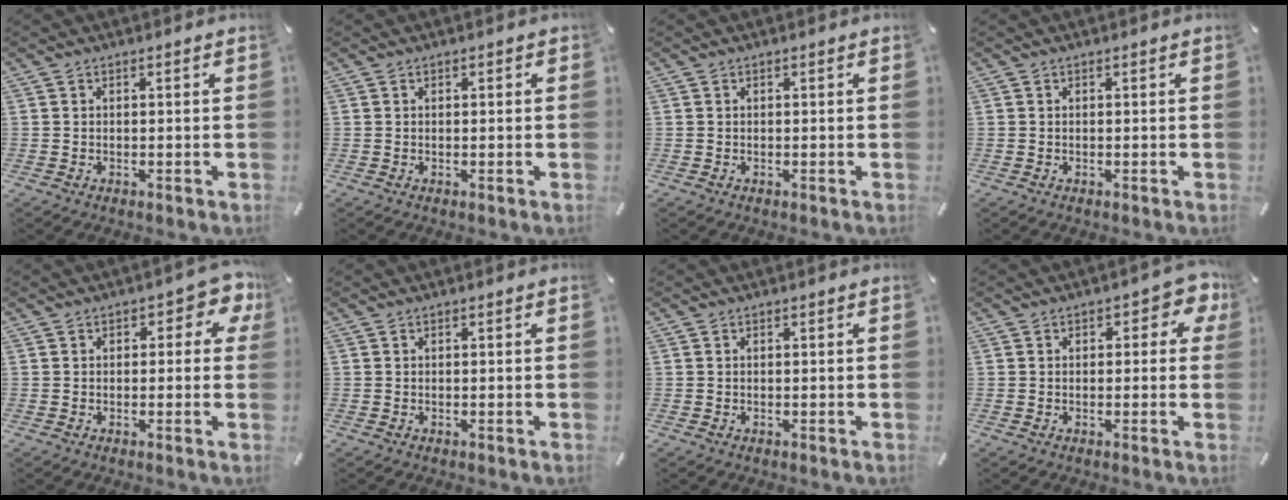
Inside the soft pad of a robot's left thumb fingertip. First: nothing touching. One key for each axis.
{"total": 0.0}
{"total": 0.0}
{"total": 0.0}
{"total": 5.1, "fx": 1.8, "fy": 3.0, "fz": 3.8, "tx": -0.040, "ty": -0.002, "tz": 0.023}
{"total": 0.0}
{"total": 0.0}
{"total": 4.7, "fx": 1.6, "fy": 2.7, "fz": 3.5, "tx": -0.034, "ty": -0.001, "tz": 0.019}